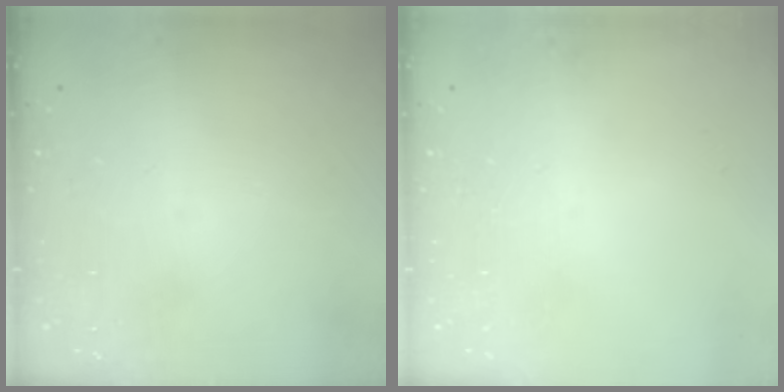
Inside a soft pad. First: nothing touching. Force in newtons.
{"total": 0.0}